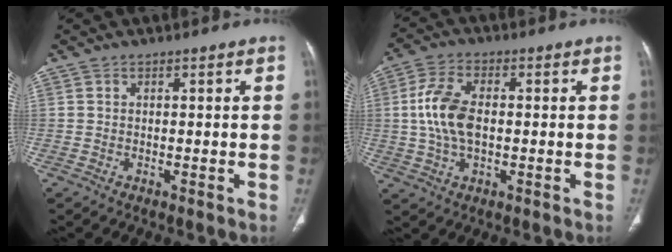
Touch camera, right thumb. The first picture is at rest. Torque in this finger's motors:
{"motor_torque": [0.59, 2.15, 0.78, -0.67, 0.39]}